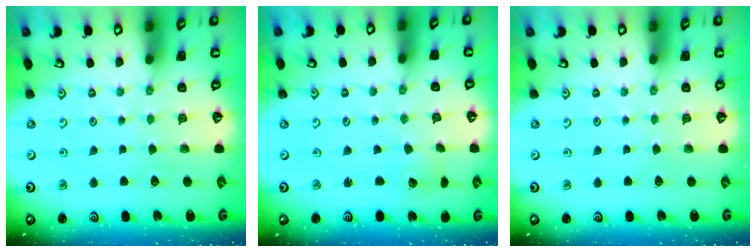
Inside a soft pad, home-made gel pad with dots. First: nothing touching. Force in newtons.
{"total": 1.4, "press": 1.3, "slide": 0.2}
{"total": 0.0}